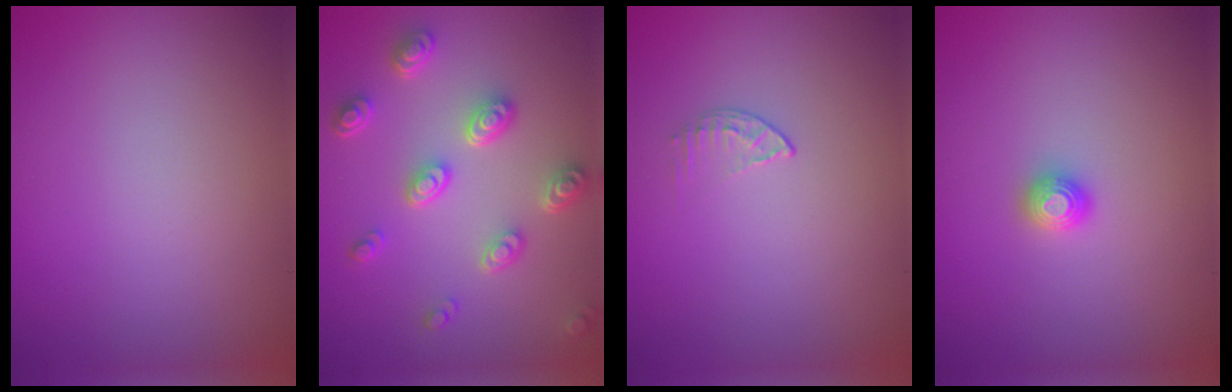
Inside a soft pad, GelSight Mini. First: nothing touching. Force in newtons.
{"total": 4.8, "press": 3.8, "slide": 2.9}
{"total": 0.8, "press": 0.6, "slide": 0.6}
{"total": 1.2, "press": 1.2, "slide": 0.1}